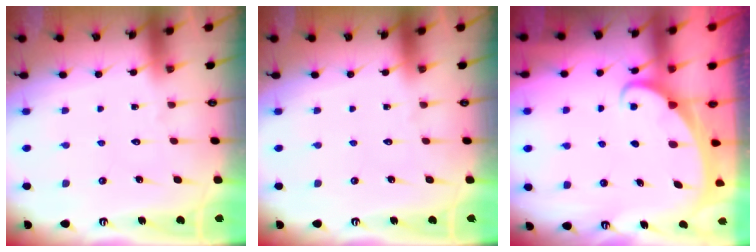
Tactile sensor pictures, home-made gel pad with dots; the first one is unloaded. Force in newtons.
{"total": 0.0}
{"total": 1.8, "press": 1.8, "slide": 0.2}